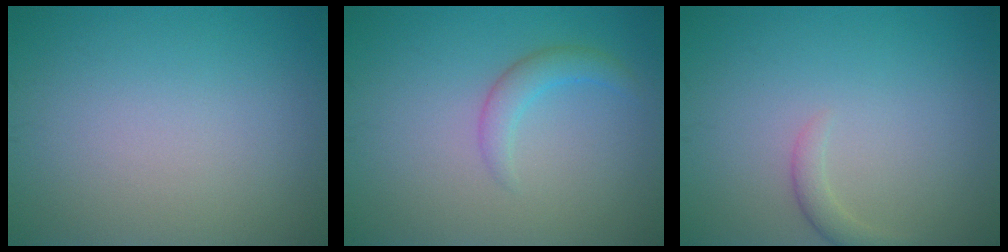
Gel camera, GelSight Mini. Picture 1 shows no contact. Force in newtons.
{"total": 2.0, "press": 2.0, "slide": 0.1}
{"total": 1.4, "press": 1.4, "slide": 0.1}